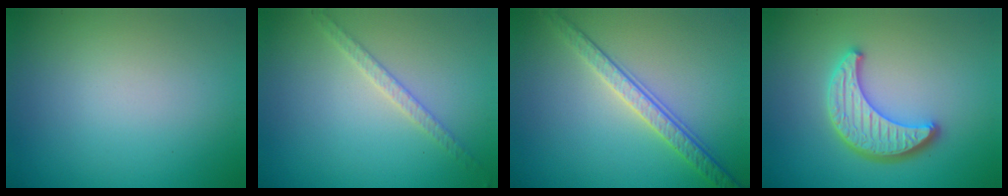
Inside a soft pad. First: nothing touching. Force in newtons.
{"total": 1.9, "press": 1.9, "slide": 0.4}
{"total": 3.6, "press": 3.2, "slide": 1.7}
{"total": 4.5, "press": 4.1, "slide": 1.9}